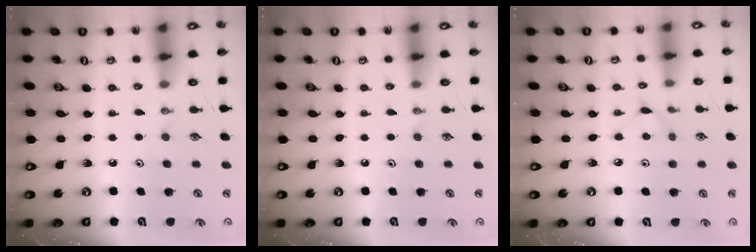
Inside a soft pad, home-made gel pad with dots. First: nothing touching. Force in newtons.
{"total": 0.0}
{"total": 2.7, "press": 2.7, "slide": 0.4}